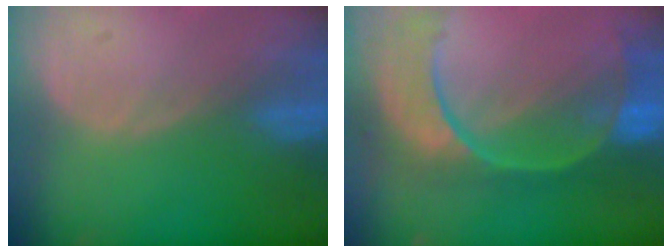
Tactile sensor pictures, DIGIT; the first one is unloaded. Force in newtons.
{"total": 11.1, "press": 9.4, "slide": 6.0}